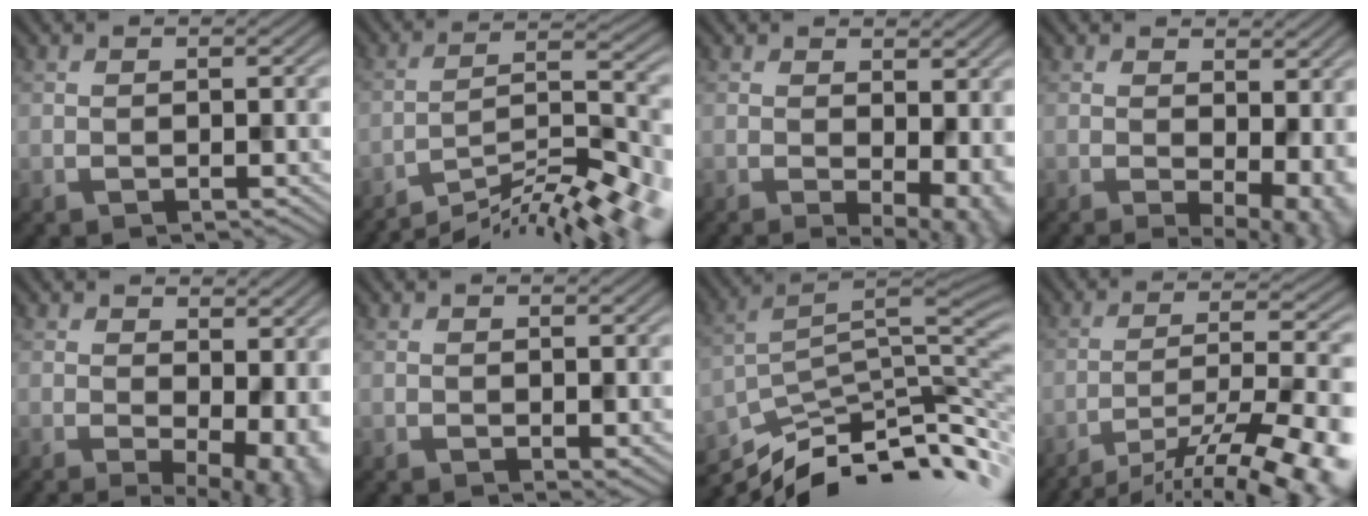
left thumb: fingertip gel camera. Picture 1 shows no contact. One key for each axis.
{"total": 12.5, "fx": -11.2, "fy": 1.1, "fz": 5.4, "tx": -0.078, "ty": 0.010, "tz": -0.163}
{"total": 4.0, "fx": 0.5, "fy": 2.0, "fz": 3.4, "tx": -0.041, "ty": -0.013, "tz": 0.027}
{"total": 4.7, "fx": 0.6, "fy": 2.4, "fz": 4.0, "tx": -0.044, "ty": -0.011, "tz": 0.032}
{"total": 6.5, "fx": 0.8, "fy": 3.3, "fz": 5.5, "tx": -0.058, "ty": -0.006, "tz": 0.041}
{"total": 1.2, "fx": -0.1, "fy": 0.6, "fz": 1.1, "tx": -0.020, "ty": -0.002, "tz": 0.009}
{"total": 10.0, "fx": -8.1, "fy": 2.2, "fz": 5.3, "tx": -0.094, "ty": 0.006, "tz": -0.134}
{"total": 14.2, "fx": -11.4, "fy": 3.0, "fz": 7.9, "tx": -0.104, "ty": -0.009, "tz": -0.155}